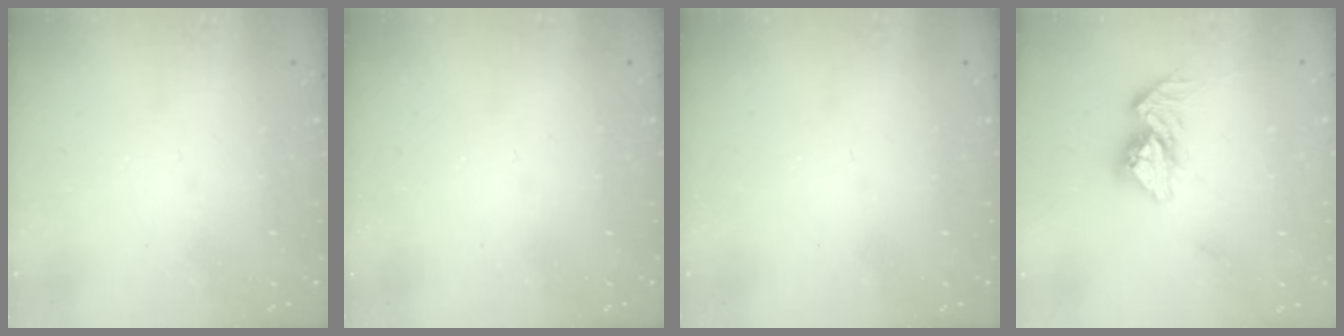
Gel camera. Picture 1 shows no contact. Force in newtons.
{"total": 0.0}
{"total": 0.0}
{"total": 10.7, "press": 10.6, "slide": 0.9}